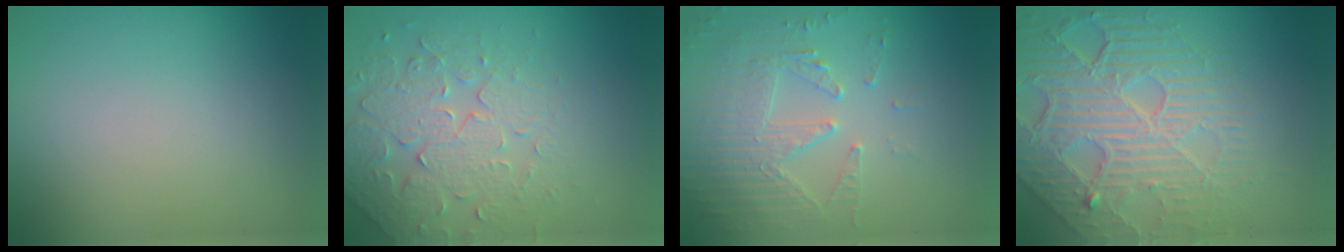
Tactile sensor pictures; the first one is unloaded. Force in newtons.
{"total": 4.2, "press": 4.0, "slide": 1.2}
{"total": 4.2, "press": 3.6, "slide": 2.3}
{"total": 7.6, "press": 5.7, "slide": 5.1}